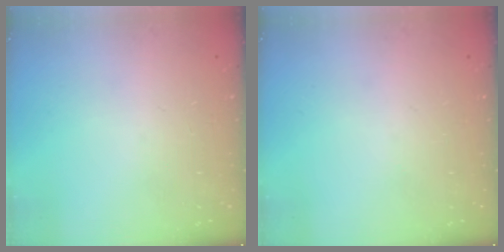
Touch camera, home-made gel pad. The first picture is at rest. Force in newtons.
{"total": 0.0}